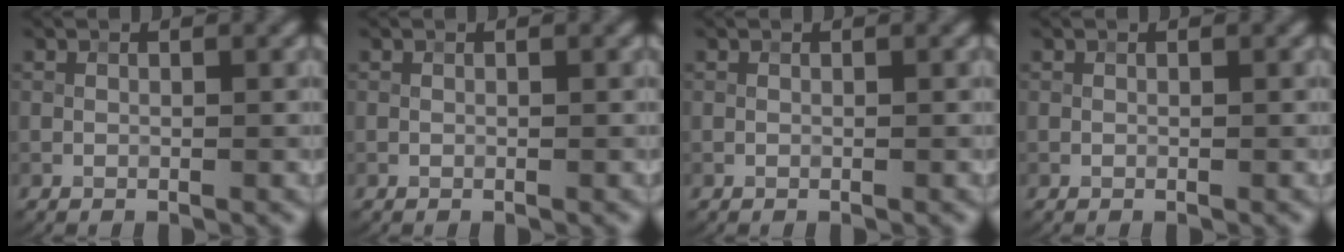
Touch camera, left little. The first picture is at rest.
{"total": 0.0}
{"total": 0.0}
{"total": 0.0}